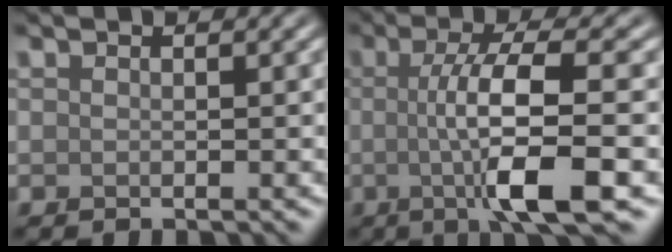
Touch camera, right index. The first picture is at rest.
{"total": 8.0, "force": [-1.1, 1.6, 7.7], "torque": [-0.124, 0.000, -0.023]}